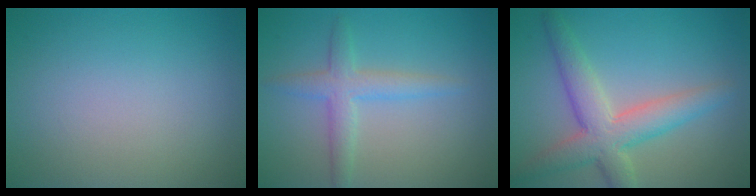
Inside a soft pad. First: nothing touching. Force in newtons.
{"total": 2.9, "press": 2.9, "slide": 0.1}
{"total": 5.6, "press": 5.6, "slide": 0.3}